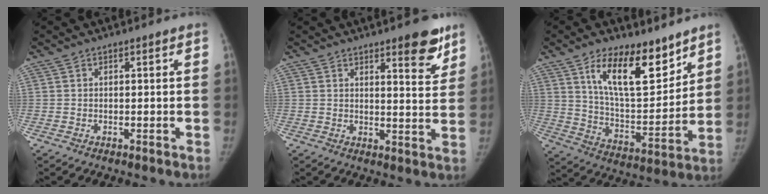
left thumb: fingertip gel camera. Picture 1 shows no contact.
{"total": 7.8, "force": [5.2, 2.1, 5.4], "torque": [-0.047, -0.034, 0.067]}
{"total": 16.8, "force": [10.5, 7.0, 11.2], "torque": [-0.140, -0.073, 0.190]}